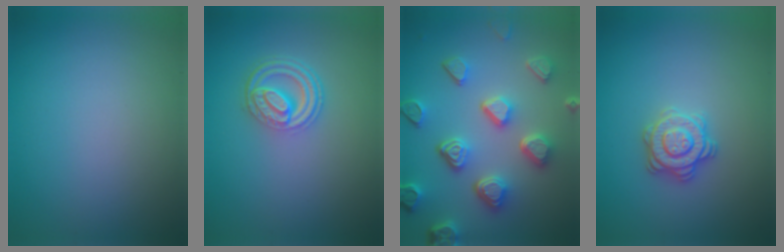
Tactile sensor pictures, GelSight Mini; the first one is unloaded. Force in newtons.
{"total": 4.3, "press": 3.3, "slide": 2.8}
{"total": 6.7, "press": 5.3, "slide": 4.0}
{"total": 2.9, "press": 2.9, "slide": 0.4}